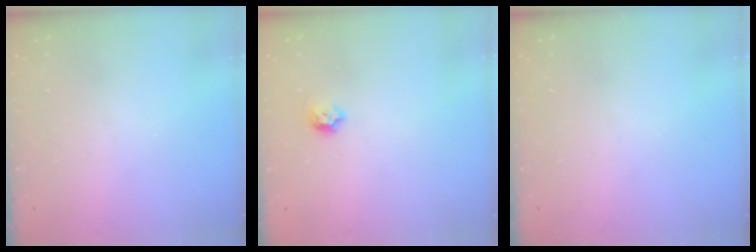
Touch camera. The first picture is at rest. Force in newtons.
{"total": 4.7, "press": 4.6, "slide": 1.2}
{"total": 0.0}